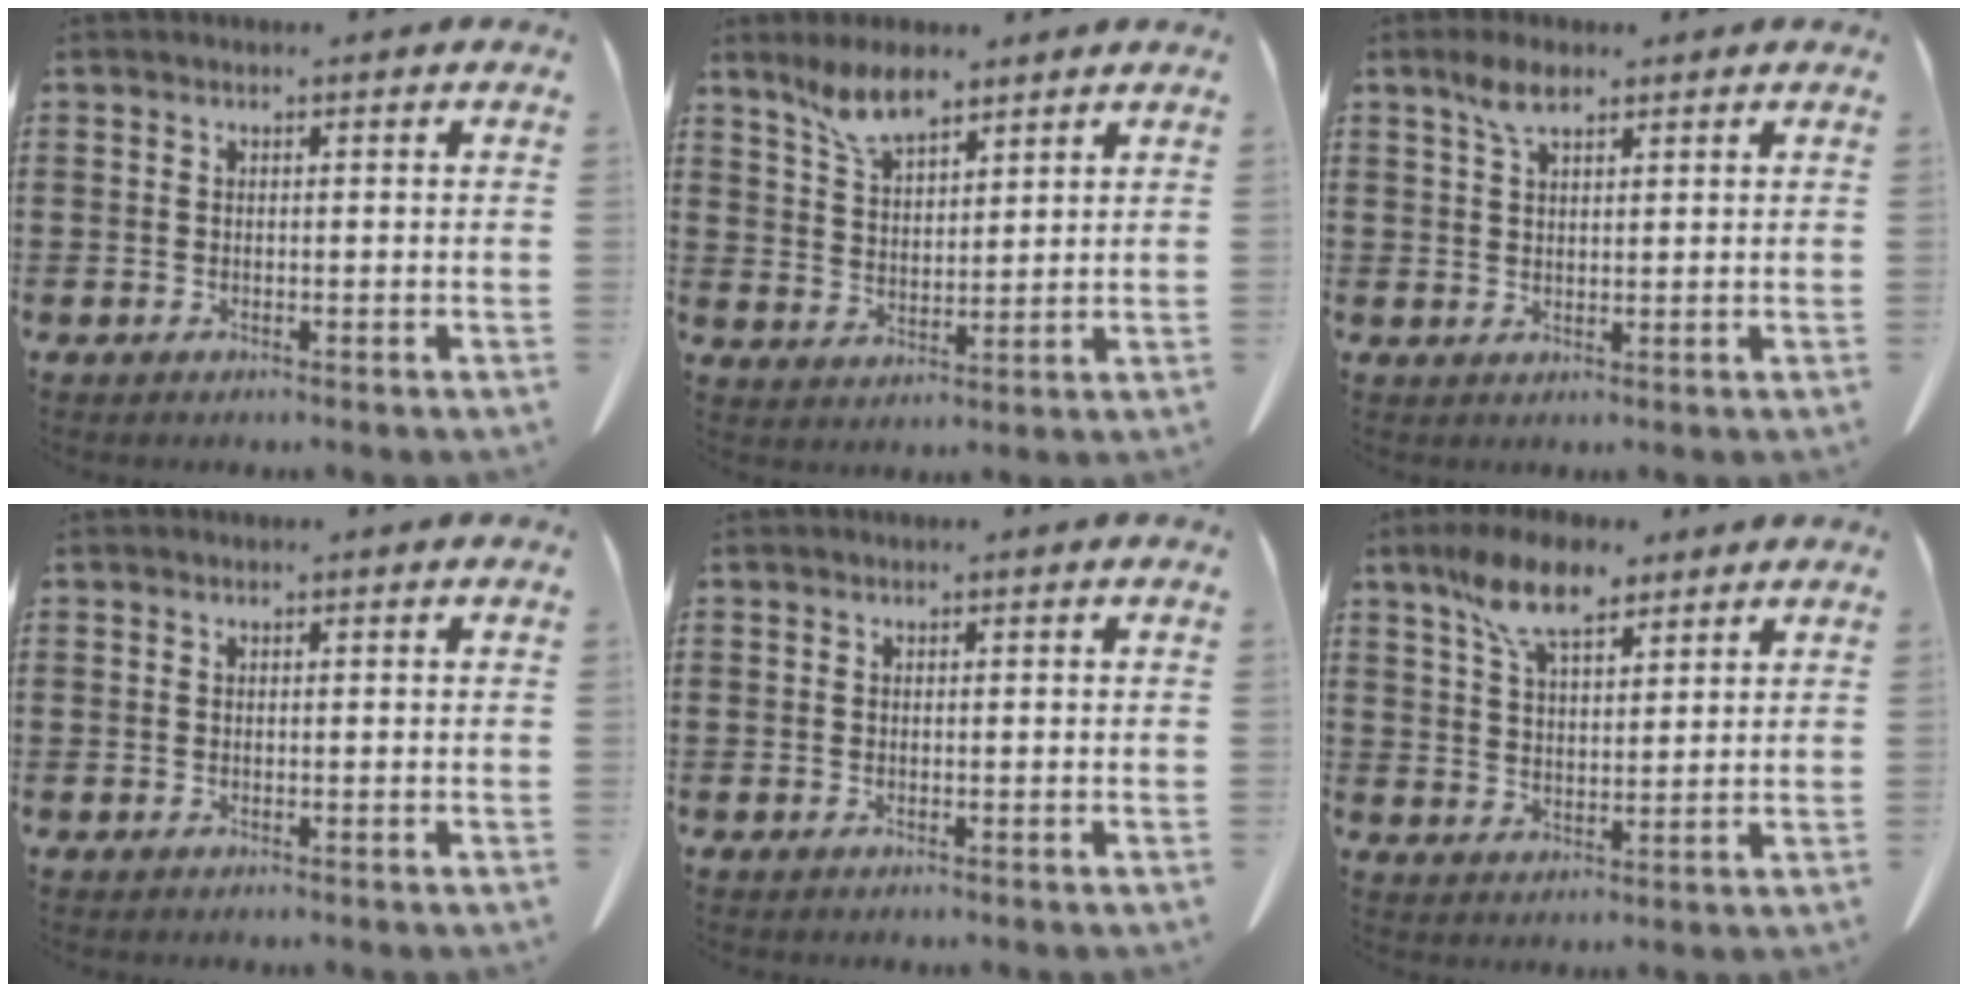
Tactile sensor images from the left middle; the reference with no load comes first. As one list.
[{"total": 7.1, "force": [5.4, 2.6, 3.8], "torque": [-0.091, -0.006, 0.102]}, {"total": 4.1, "force": [2.7, 1.6, 2.7], "torque": [-0.062, 0.003, 0.049]}, {"total": 0.0}, {"total": 0.0}, {"total": 9.0, "force": [6.4, 3.6, 5.3], "torque": [-0.114, -0.005, 0.118]}]